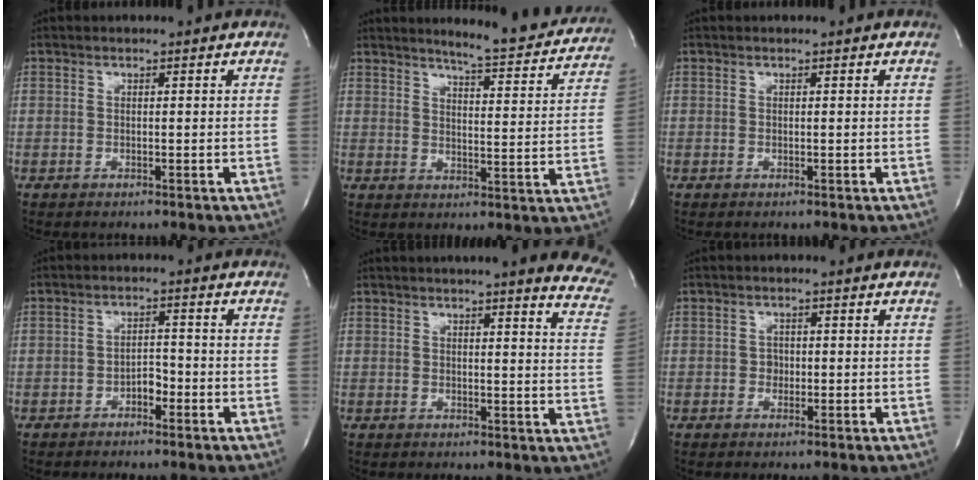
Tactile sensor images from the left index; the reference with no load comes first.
{"total": 13.2, "force": [12.4, 1.1, 4.3], "torque": [-0.054, -0.041, 0.141]}
{"total": 0.0}
{"total": 2.4, "force": [-1.5, 1.2, 1.5], "torque": [-0.018, 0.008, -0.026]}
{"total": 16.3, "force": [13.5, 2.0, 8.9], "torque": [-0.100, -0.028, 0.138]}
{"total": 1.2, "force": [-0.2, 1.1, 0.5], "torque": [-0.005, 0.005, -0.002]}